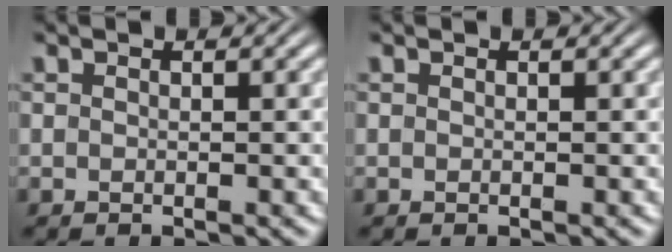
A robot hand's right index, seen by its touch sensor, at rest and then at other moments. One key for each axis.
{"total": 0.0}